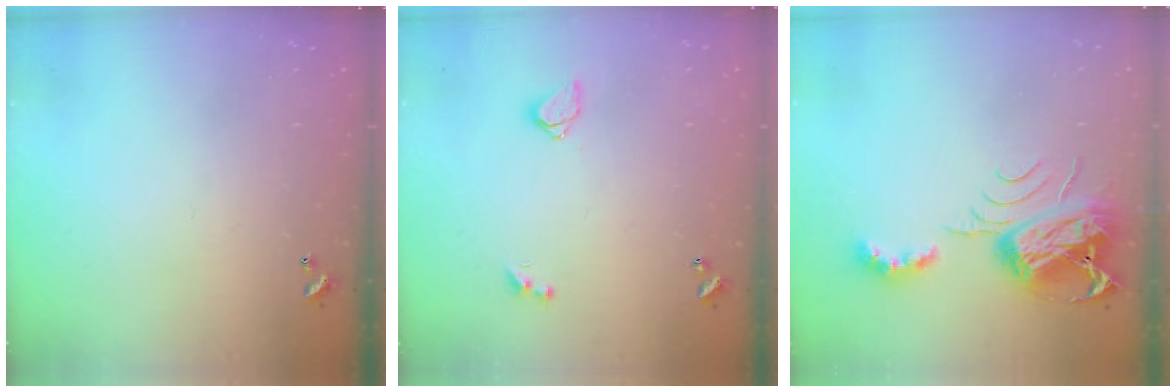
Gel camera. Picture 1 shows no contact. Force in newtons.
{"total": 3.0, "press": 2.9, "slide": 0.8}
{"total": 9.2, "press": 9.1, "slide": 1.3}